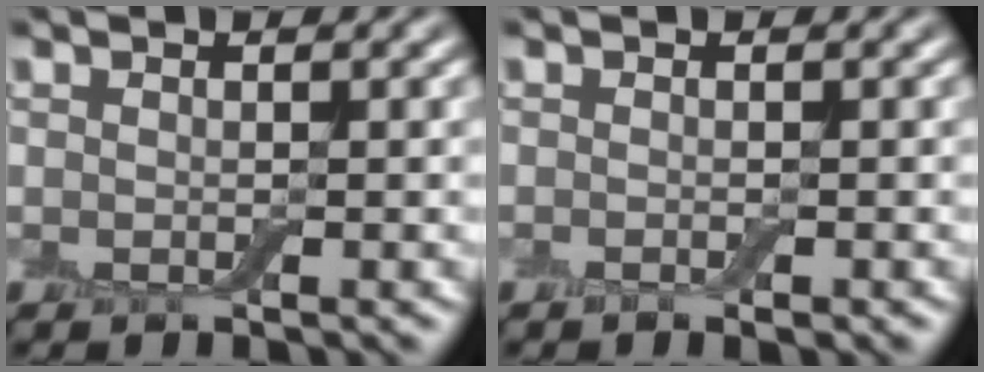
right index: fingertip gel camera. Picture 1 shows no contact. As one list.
[{"total": 0.9, "force": [-0.5, 0.2, 0.7], "torque": [-0.012, -0.005, -0.008]}]